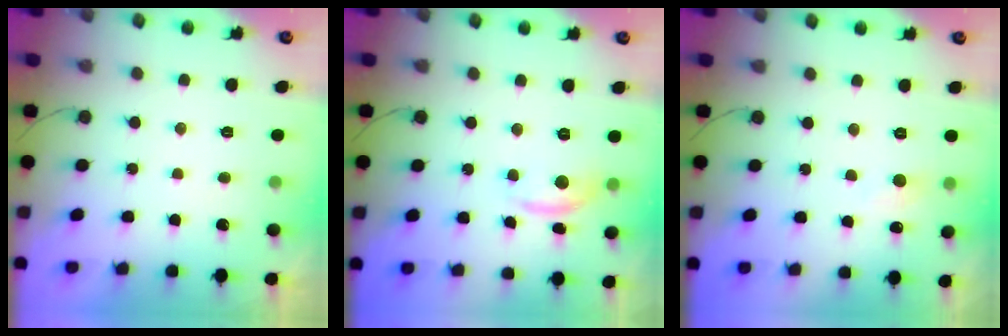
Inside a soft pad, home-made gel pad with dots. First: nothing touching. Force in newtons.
{"total": 8.6, "press": 8.6, "slide": 0.4}
{"total": 5.0, "press": 5.0, "slide": 0.6}